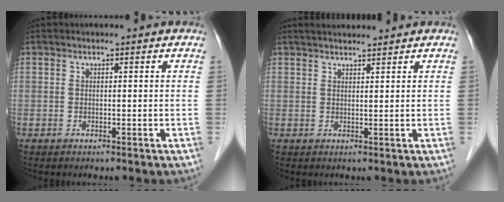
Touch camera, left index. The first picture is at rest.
{"total": 4.5, "force": [4.2, 0.4, 1.7], "torque": [-0.022, 0.027, 0.064]}